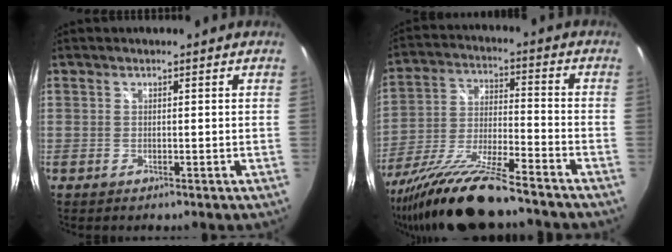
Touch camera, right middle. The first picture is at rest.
{"total": 17.3, "force": [-14.1, 1.5, 9.9], "torque": [-0.204, -0.035, -0.255]}